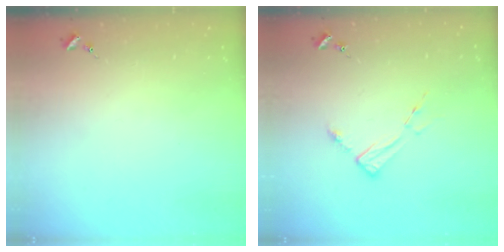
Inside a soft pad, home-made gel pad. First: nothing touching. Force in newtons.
{"total": 6.2, "press": 6.2, "slide": 0.4}